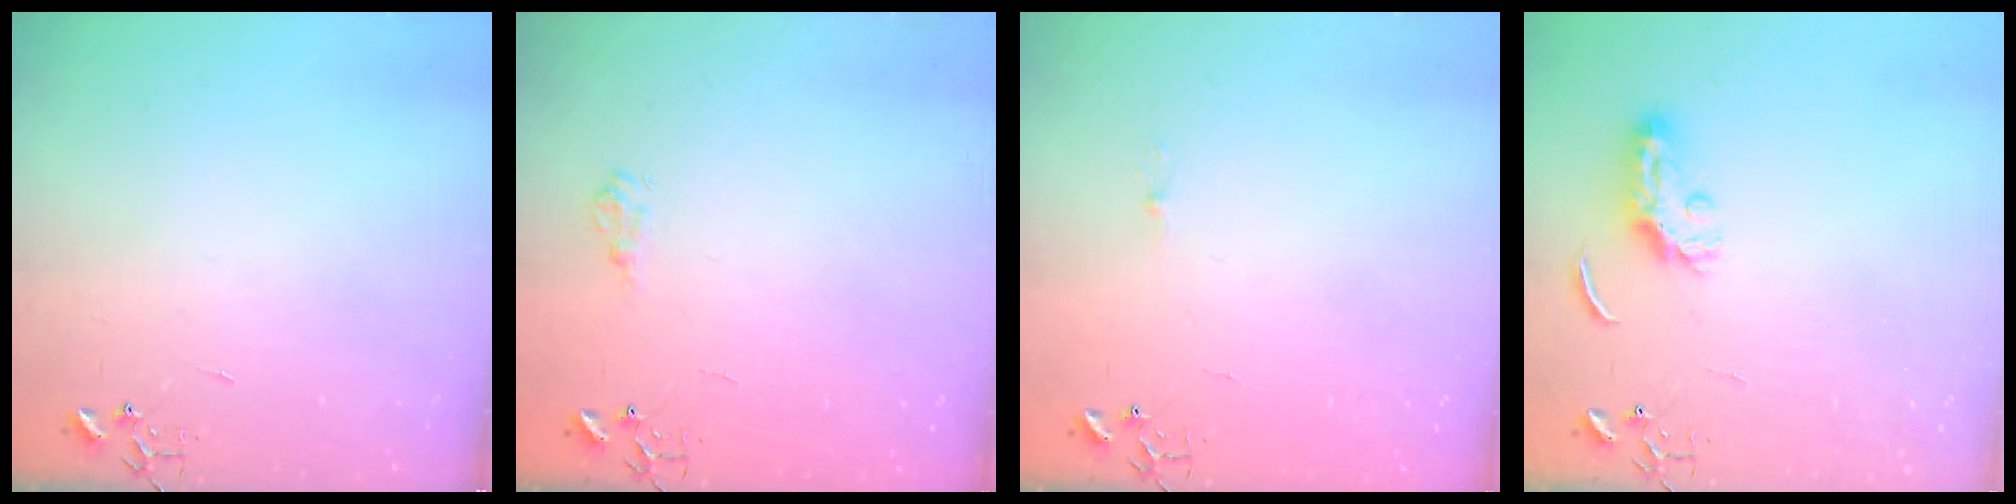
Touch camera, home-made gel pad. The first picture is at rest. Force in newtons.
{"total": 6.6, "press": 6.5, "slide": 0.9}
{"total": 3.6, "press": 3.6, "slide": 0.5}
{"total": 5.6, "press": 5.6, "slide": 0.5}